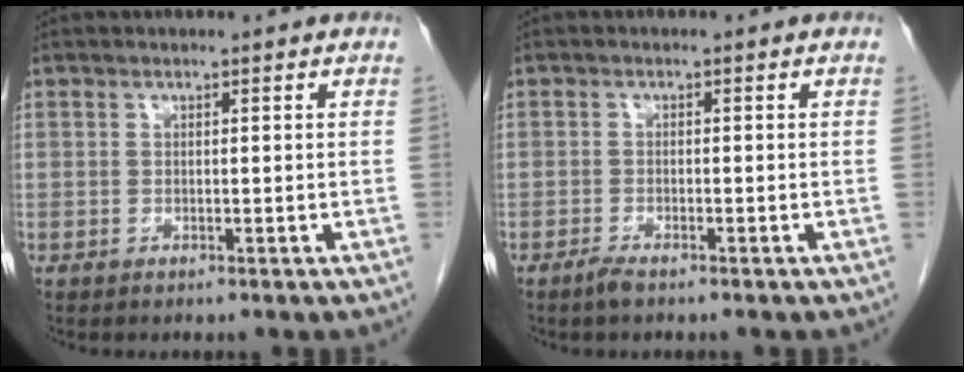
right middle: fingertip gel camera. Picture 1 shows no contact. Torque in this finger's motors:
{"motor_torque": [-0.03, -0.12, 0.01, 0.01]}